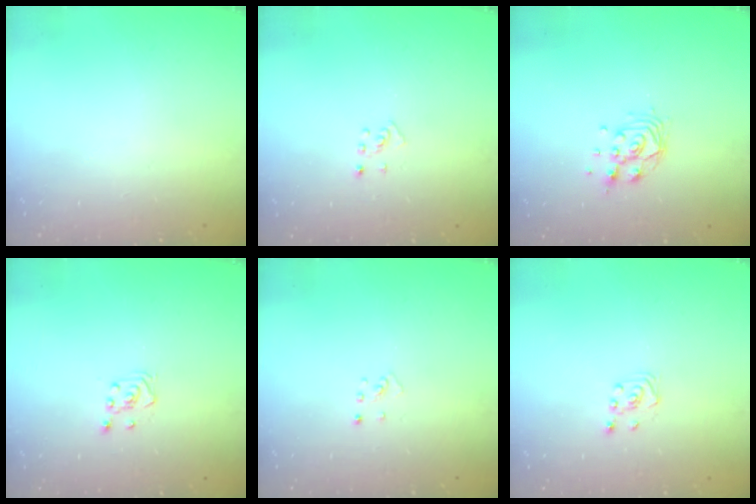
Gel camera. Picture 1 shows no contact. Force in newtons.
{"total": 2.7, "press": 2.6, "slide": 0.6}
{"total": 9.4, "press": 9.2, "slide": 1.9}
{"total": 3.1, "press": 3.0, "slide": 0.8}
{"total": 2.0, "press": 2.0, "slide": 0.3}
{"total": 1.9, "press": 1.8, "slide": 0.6}